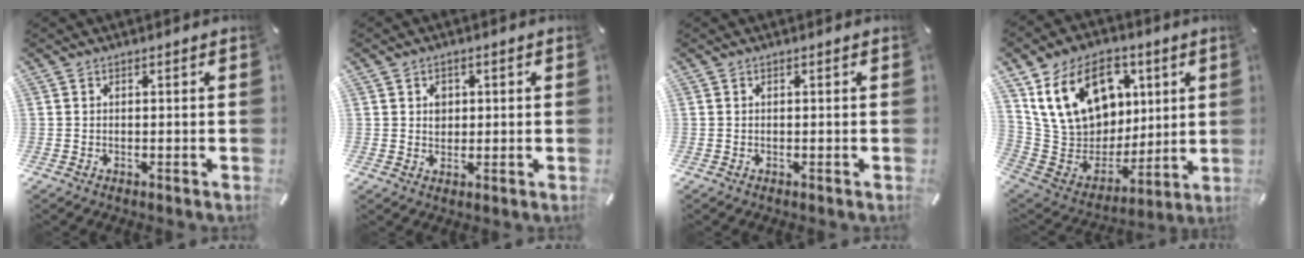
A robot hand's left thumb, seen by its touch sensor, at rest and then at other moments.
{"total": 2.9, "force": [0.4, 2.6, 1.2], "torque": [-0.010, 0.000, 0.002]}
{"total": 0.0}
{"total": 20.9, "force": [9.5, 15.3, 10.7], "torque": [-0.196, -0.031, 0.191]}